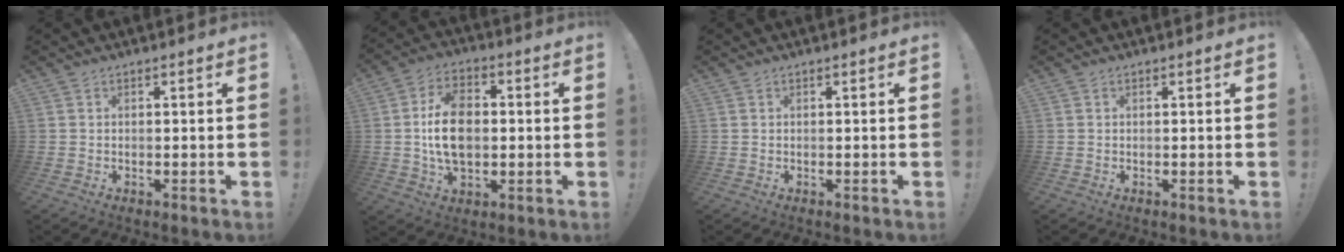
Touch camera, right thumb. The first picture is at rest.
{"total": 14.2, "force": [-0.2, 9.6, 10.4], "torque": [-0.188, 0.010, -0.003]}
{"total": 0.0}
{"total": 0.0}